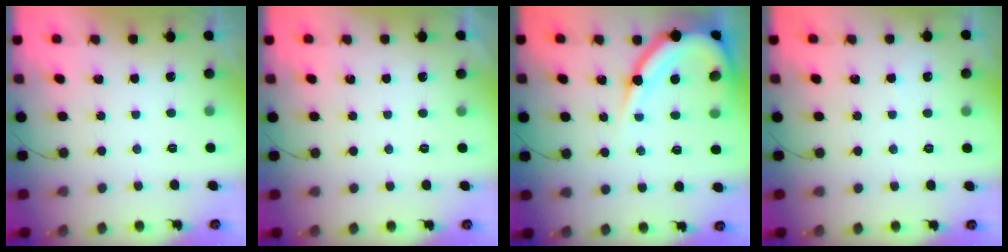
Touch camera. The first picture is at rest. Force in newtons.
{"total": 1.1, "press": 1.1, "slide": 0.1}
{"total": 11.0, "press": 10.9, "slide": 1.1}
{"total": 1.2, "press": 1.2, "slide": 0.3}